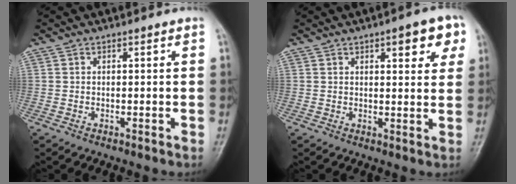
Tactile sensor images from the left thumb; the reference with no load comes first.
{"total": 7.1, "force": [3.5, 2.7, 5.6], "torque": [-0.044, -0.009, 0.037]}